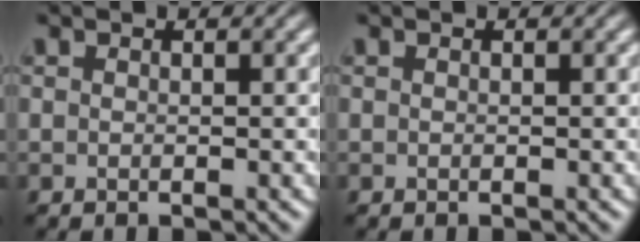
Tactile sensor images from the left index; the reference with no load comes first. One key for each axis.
{"total": 0.0}